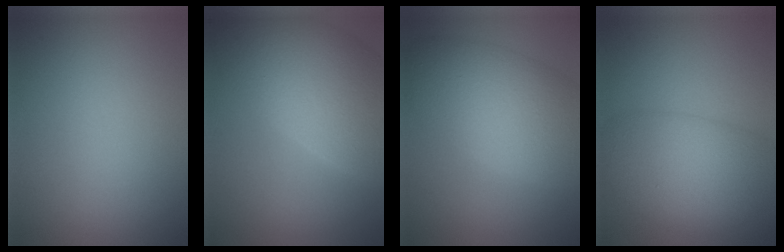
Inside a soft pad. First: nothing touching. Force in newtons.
{"total": 10.8, "press": 10.8, "slide": 0.6}
{"total": 9.0, "press": 9.0, "slide": 0.4}
{"total": 7.8, "press": 7.8, "slide": 0.2}